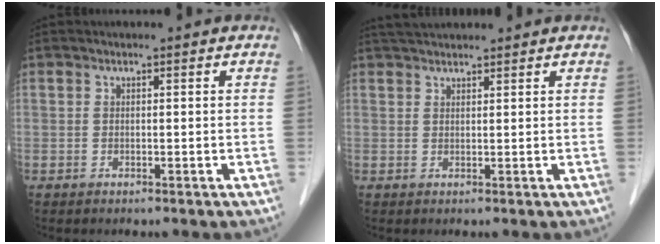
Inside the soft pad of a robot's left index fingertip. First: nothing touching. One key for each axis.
{"total": 4.1, "fx": 3.8, "fy": 0.6, "fz": 1.3, "tx": -0.023, "ty": 0.034, "tz": 0.067}